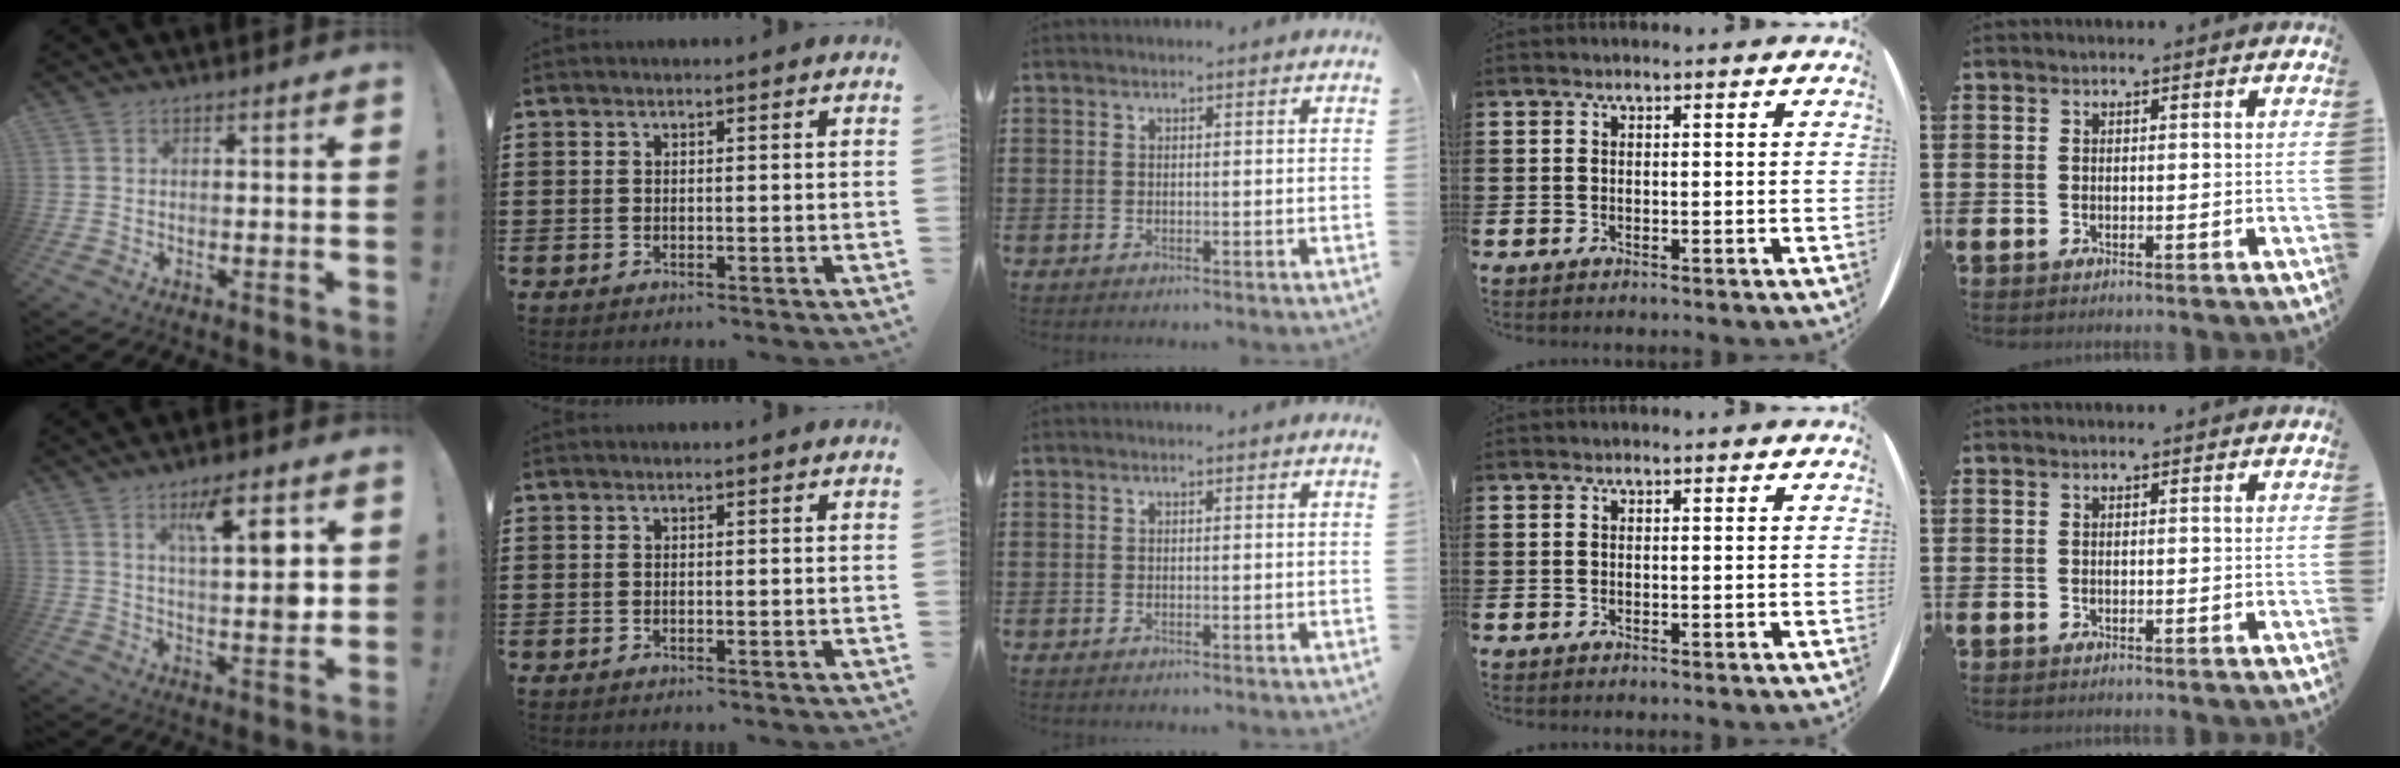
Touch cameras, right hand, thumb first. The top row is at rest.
{"thumb": {"total": 11.6, "force": [4.5, 2.6, 10.3], "torque": [-0.151, -0.020, 0.067]}}